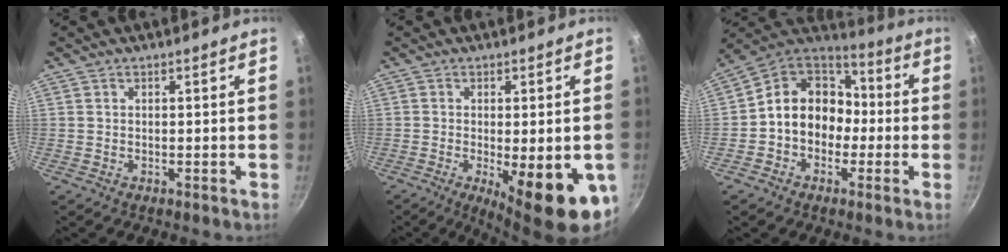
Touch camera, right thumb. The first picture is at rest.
{"total": 15.3, "force": [-4.8, 4.6, 13.8], "torque": [-0.161, -0.011, -0.054]}
{"total": 13.6, "force": [-1.4, 11.2, 7.5], "torque": [-0.074, 0.049, -0.042]}